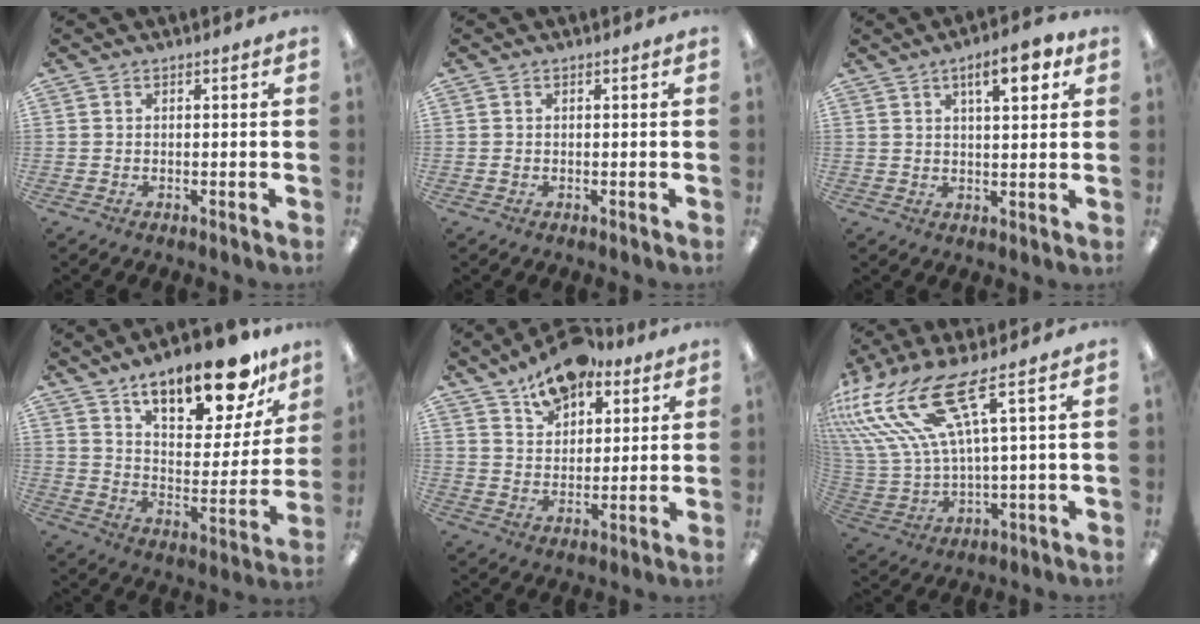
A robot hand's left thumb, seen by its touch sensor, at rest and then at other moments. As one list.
[{"total": 0.9, "force": [0.1, 0.5, 0.7], "torque": [-0.015, 0.003, 0.001]}, {"total": 8.3, "force": [4.3, 2.8, 6.6], "torque": [-0.087, -0.014, 0.065]}, {"total": 20.6, "force": [15.0, 8.0, 11.6], "torque": [-0.168, -0.092, 0.251]}, {"total": 11.7, "force": [8.5, 6.4, 4.8], "torque": [-0.065, -0.046, 0.154]}, {"total": 19.5, "force": [10.6, 6.5, 15.0], "torque": [-0.320, -0.054, 0.183]}]